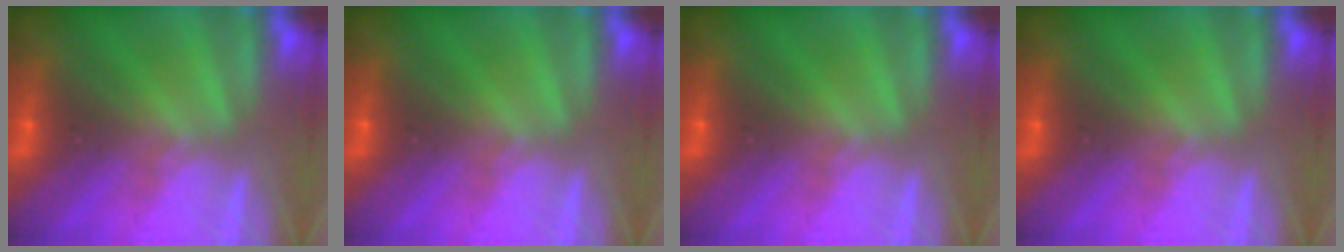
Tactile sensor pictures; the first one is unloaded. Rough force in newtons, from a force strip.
{"total": 0.0}
{"total": 0.0}
{"total": 0.0}